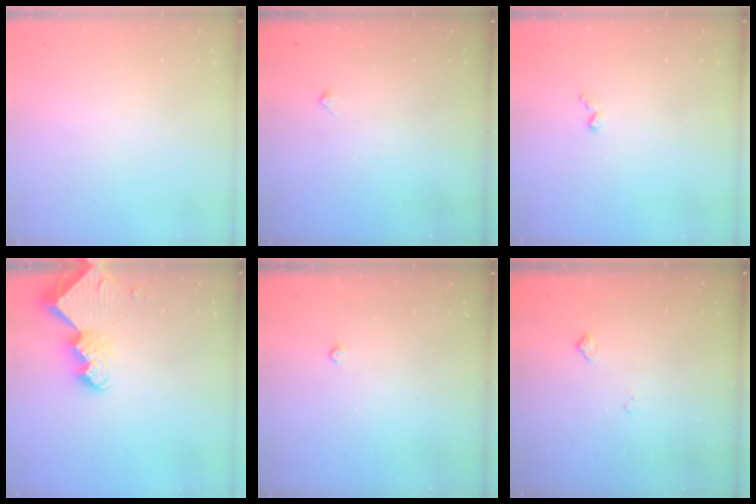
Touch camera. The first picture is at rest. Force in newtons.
{"total": 2.4, "press": 2.4, "slide": 0.5}
{"total": 3.3, "press": 3.2, "slide": 0.5}
{"total": 9.6, "press": 9.5, "slide": 0.9}
{"total": 2.0, "press": 1.9, "slide": 0.3}
{"total": 6.6, "press": 6.5, "slide": 0.9}